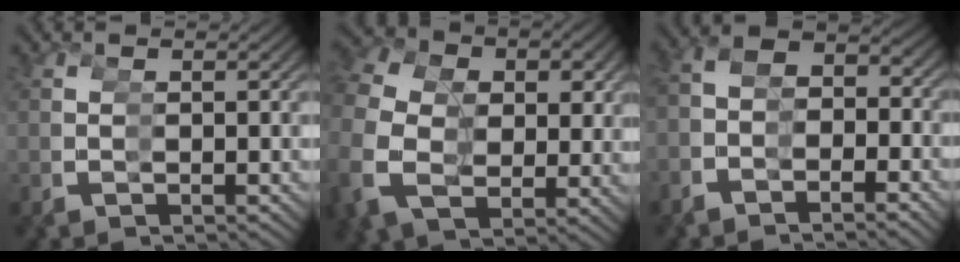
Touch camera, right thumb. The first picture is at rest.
{"total": 6.5, "force": [2.9, 4.7, 3.5], "torque": [-0.057, 0.009, 0.051]}
{"total": 3.8, "force": [-0.9, 3.4, 1.5], "torque": [-0.031, 0.025, -0.029]}